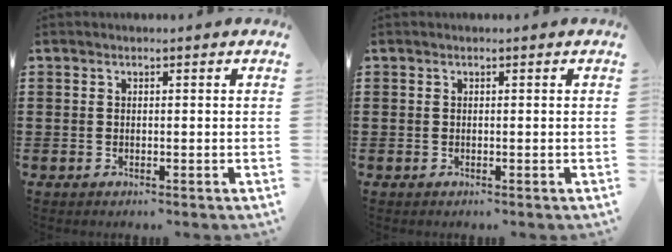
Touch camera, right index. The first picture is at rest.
{"total": 0.0}